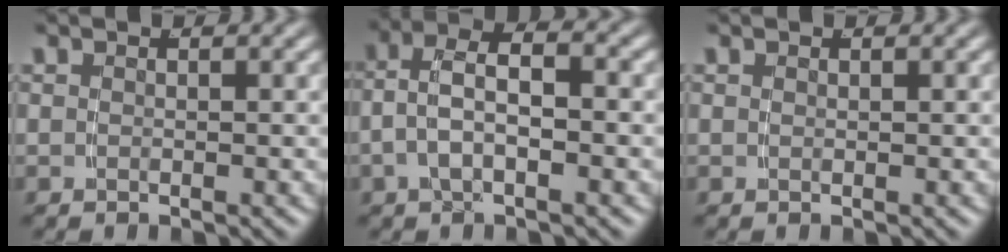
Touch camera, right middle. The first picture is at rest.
{"total": 5.4, "force": [0.2, 3.5, 4.2], "torque": [-0.079, 0.001, -0.004]}
{"total": 0.0}